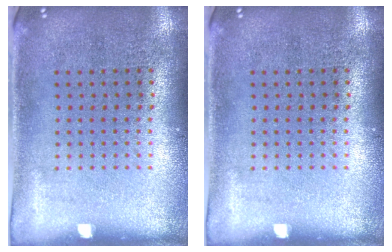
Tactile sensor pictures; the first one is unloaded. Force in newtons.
{"total": 0.0}